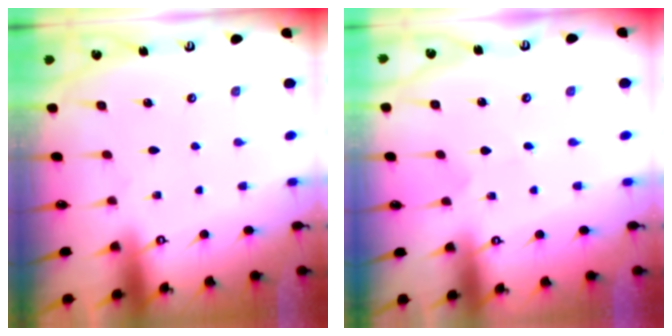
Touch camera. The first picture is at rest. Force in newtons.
{"total": 0.0}